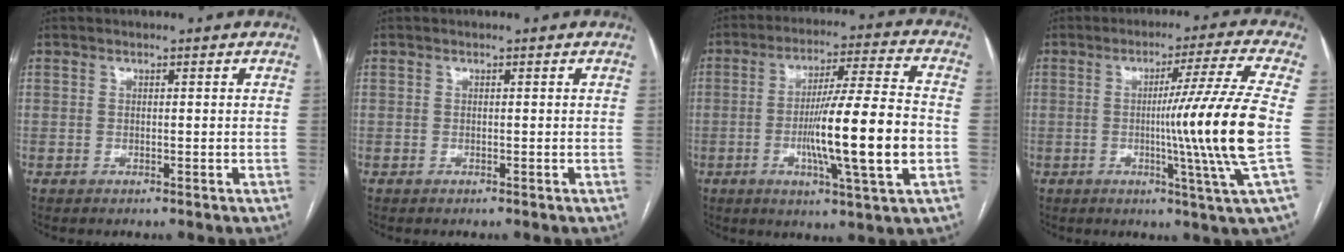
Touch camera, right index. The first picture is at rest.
{"total": 0.0}
{"total": 15.8, "force": [-3.1, 0.0, 15.5], "torque": [-0.256, -0.007, -0.056]}
{"total": 14.0, "force": [-1.5, -4.0, 13.3], "torque": [-0.205, -0.025, -0.024]}